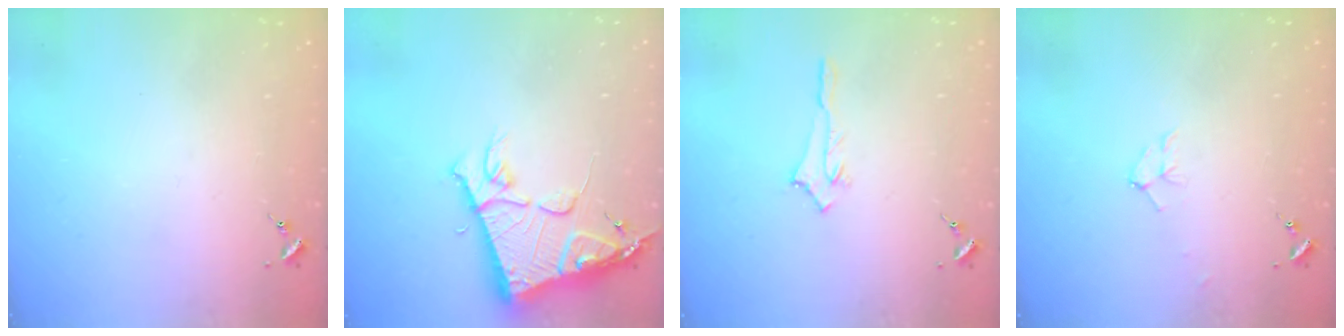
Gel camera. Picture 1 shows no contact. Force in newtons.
{"total": 13.5, "press": 13.4, "slide": 1.3}
{"total": 2.8, "press": 2.8, "slide": 0.4}
{"total": 7.0, "press": 7.0, "slide": 1.0}